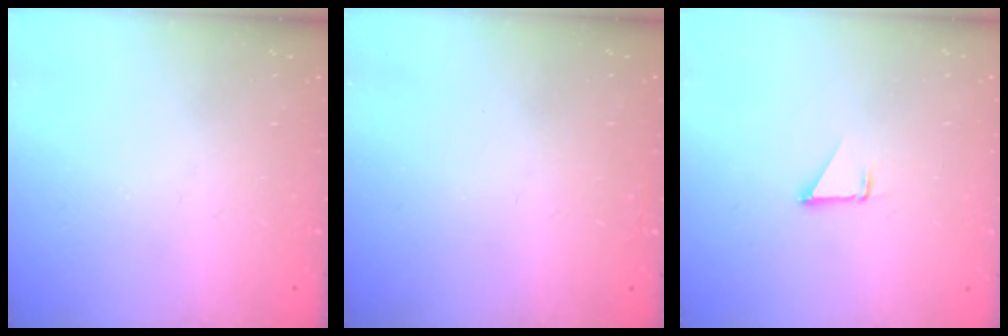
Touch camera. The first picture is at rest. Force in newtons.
{"total": 1.6, "press": 1.6, "slide": 0.1}
{"total": 1.4, "press": 1.3, "slide": 0.1}